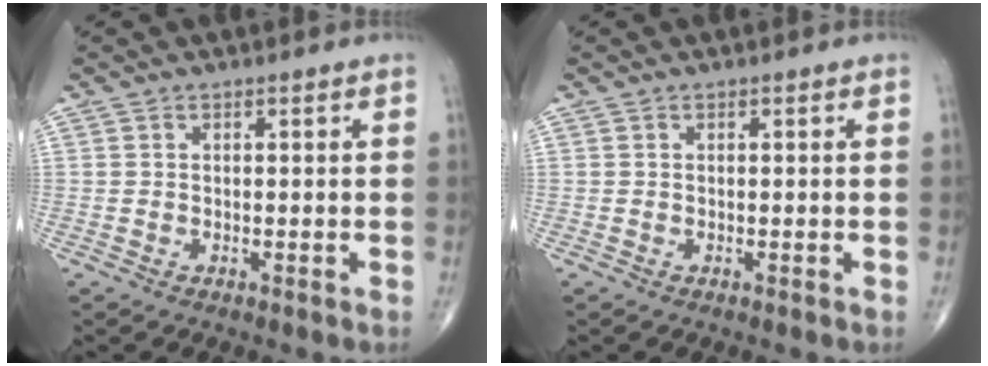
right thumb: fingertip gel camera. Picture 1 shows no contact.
{"total": 0.0}